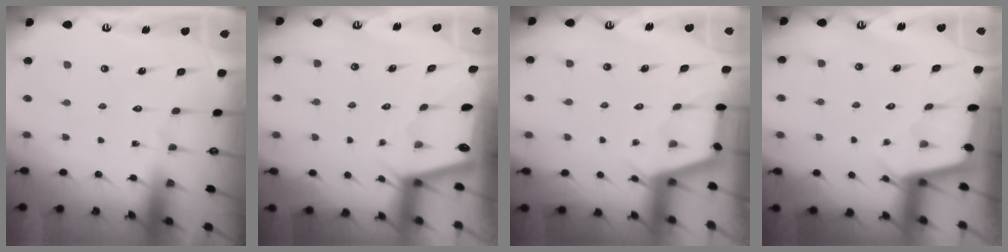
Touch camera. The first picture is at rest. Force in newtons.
{"total": 2.0, "press": 2.0, "slide": 0.3}
{"total": 2.9, "press": 2.9, "slide": 0.3}
{"total": 2.5, "press": 2.5, "slide": 0.3}